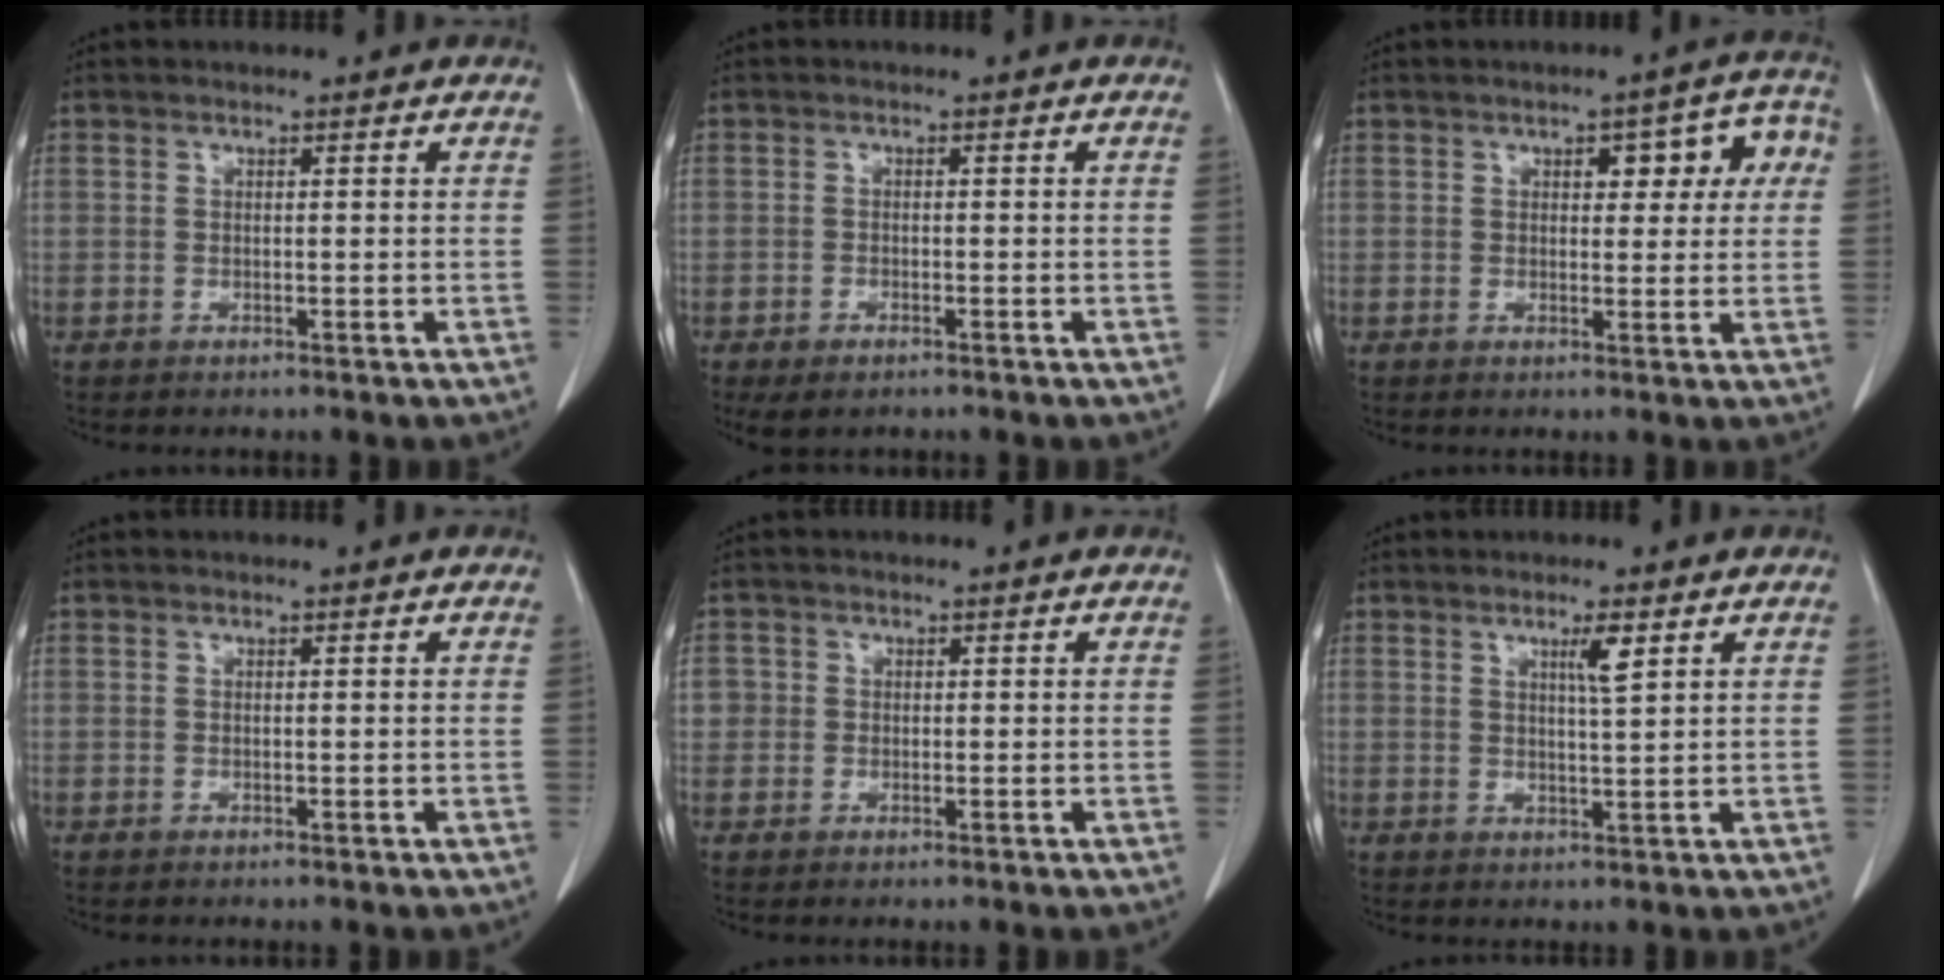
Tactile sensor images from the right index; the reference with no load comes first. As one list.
[{"total": 3.1, "force": [-2.1, 1.4, 1.7], "torque": [-0.030, -0.005, -0.028]}, {"total": 7.5, "force": [2.2, 3.2, 6.4], "torque": [-0.061, 0.029, 0.024]}, {"total": 0.0}, {"total": 2.1, "force": [0.1, 2.1, 0.4], "torque": [0.005, 0.008, 0.004]}, {"total": 3.1, "force": [1.6, -0.1, 2.6], "torque": [-0.049, -0.004, 0.028]}]